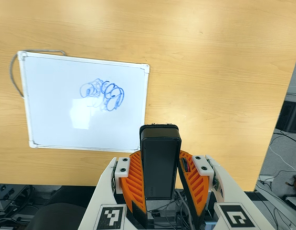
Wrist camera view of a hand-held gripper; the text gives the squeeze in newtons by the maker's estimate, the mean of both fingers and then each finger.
{"total": 7.1, "left": 5.8, "right": 8.3}